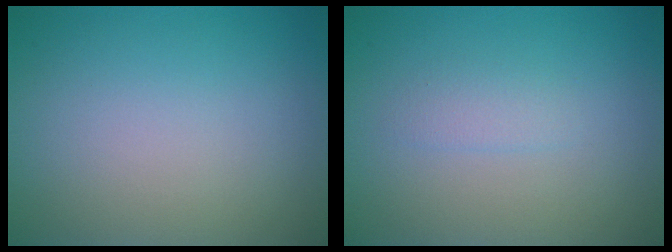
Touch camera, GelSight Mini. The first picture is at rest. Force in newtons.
{"total": 1.1, "press": 1.1, "slide": 0.0}